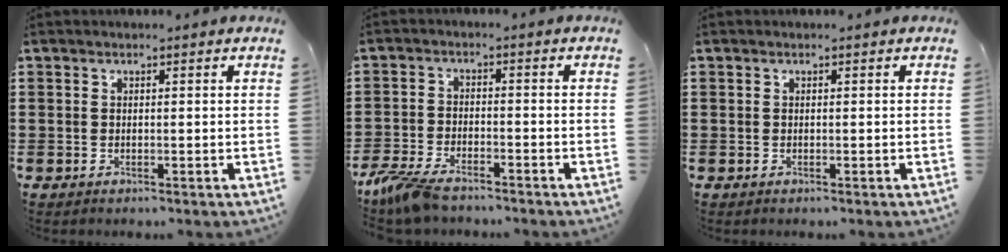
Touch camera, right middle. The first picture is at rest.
{"total": 5.3, "force": [-4.5, 1.3, 2.6], "torque": [-0.078, -0.009, -0.092]}
{"total": 0.0}